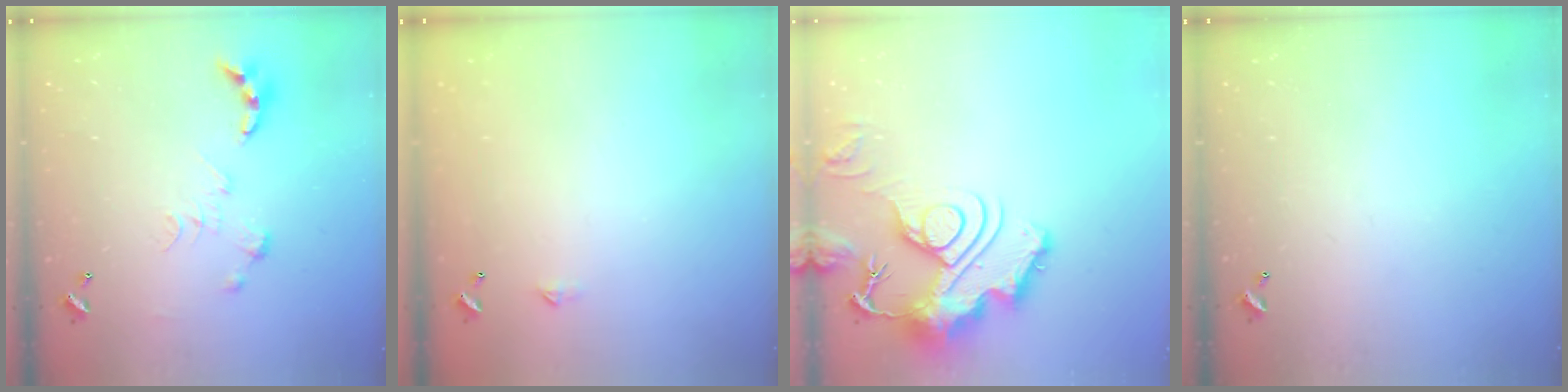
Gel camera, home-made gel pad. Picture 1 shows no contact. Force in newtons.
{"total": 2.3, "press": 2.3, "slide": 0.4}
{"total": 17.0, "press": 16.9, "slide": 1.8}
{"total": 0.0}